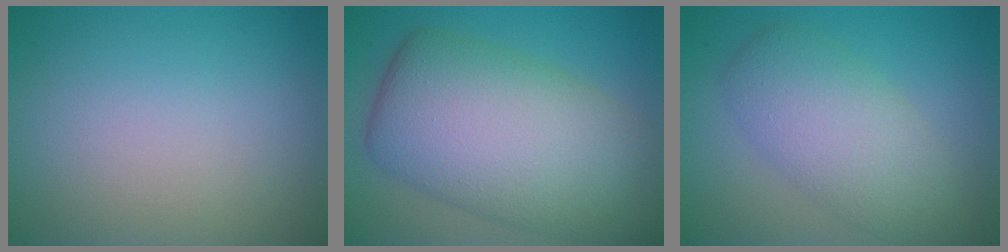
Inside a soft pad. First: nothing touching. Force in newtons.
{"total": 12.2, "press": 12.2, "slide": 0.4}
{"total": 5.5, "press": 5.5, "slide": 0.1}